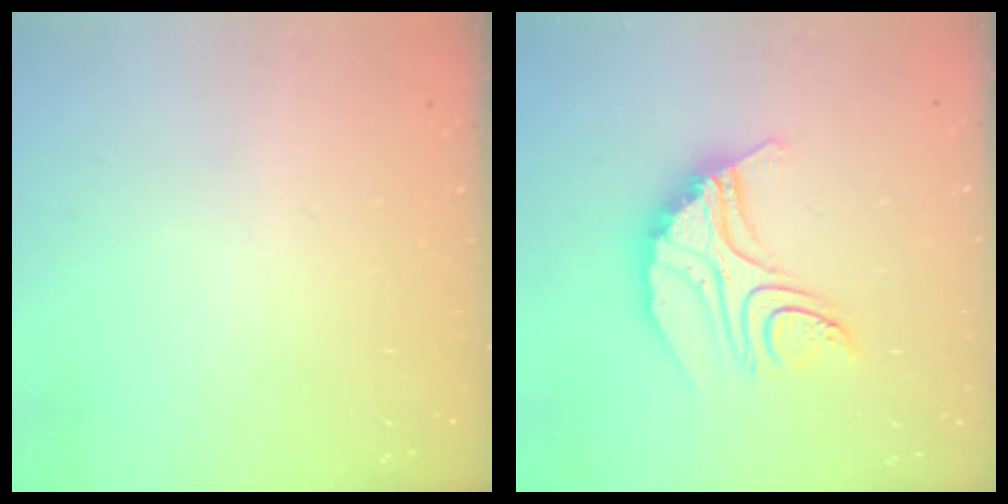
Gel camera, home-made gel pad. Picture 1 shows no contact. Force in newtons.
{"total": 12.3, "press": 12.2, "slide": 1.0}